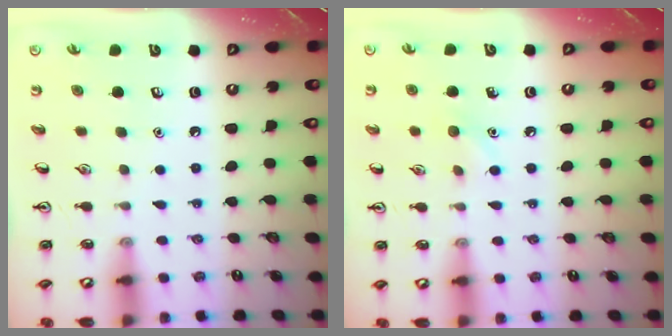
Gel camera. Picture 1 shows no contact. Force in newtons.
{"total": 5.9, "press": 5.7, "slide": 1.8}